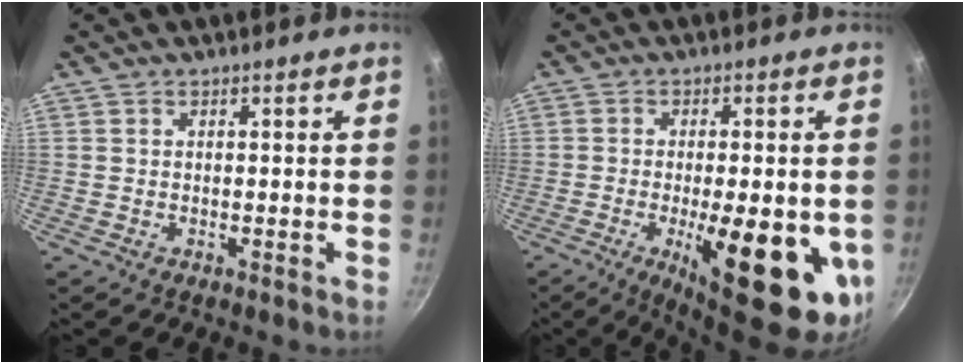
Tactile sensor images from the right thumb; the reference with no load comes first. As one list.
[{"total": 18.0, "force": [-4.6, 5.9, 16.4], "torque": [-0.211, -0.004, -0.056]}]